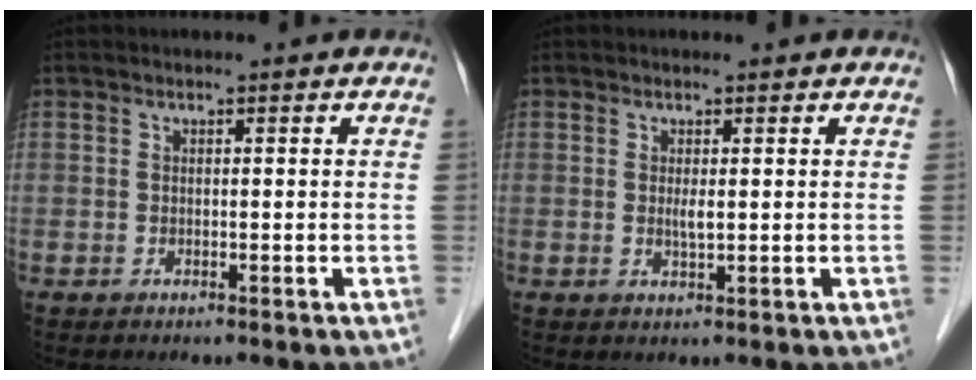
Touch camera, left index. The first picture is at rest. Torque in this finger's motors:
{"motor_torque": [0.45, 0.23, 0.24, 0.06]}